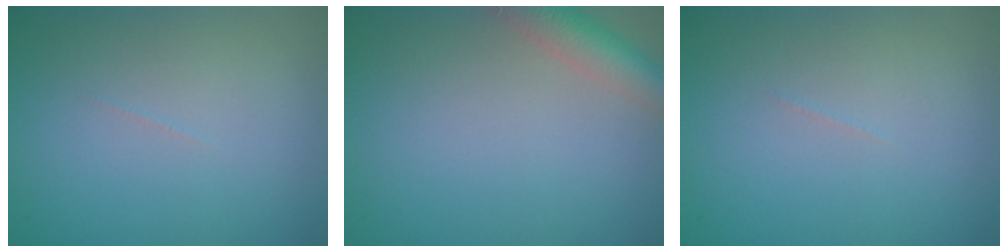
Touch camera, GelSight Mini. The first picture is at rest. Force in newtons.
{"total": 3.7, "press": 3.7, "slide": 0.2}
{"total": 0.0}